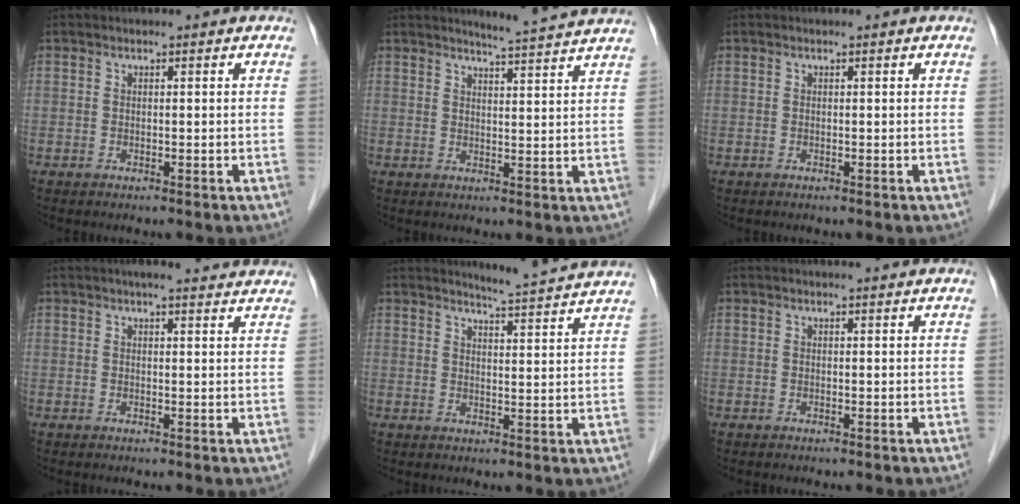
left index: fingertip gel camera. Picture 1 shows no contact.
{"total": 6.8, "force": [6.4, -1.4, 1.7], "torque": [-0.037, -0.004, 0.077]}
{"total": 0.0}
{"total": 8.3, "force": [7.5, 0.8, 3.4], "torque": [-0.039, 0.016, 0.077]}
{"total": 7.8, "force": [7.5, -1.4, 1.7], "torque": [-0.041, -0.011, 0.092]}
{"total": 1.8, "force": [1.7, -0.3, 0.5], "torque": [-0.010, 0.003, 0.022]}